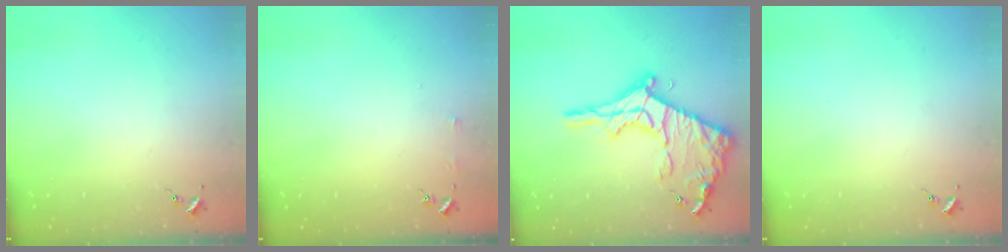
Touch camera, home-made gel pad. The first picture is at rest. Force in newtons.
{"total": 3.0, "press": 3.0, "slide": 0.3}
{"total": 21.0, "press": 20.9, "slide": 1.8}
{"total": 0.0}